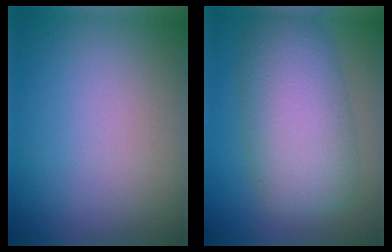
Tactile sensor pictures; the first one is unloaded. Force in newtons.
{"total": 9.1, "press": 9.1, "slide": 0.3}